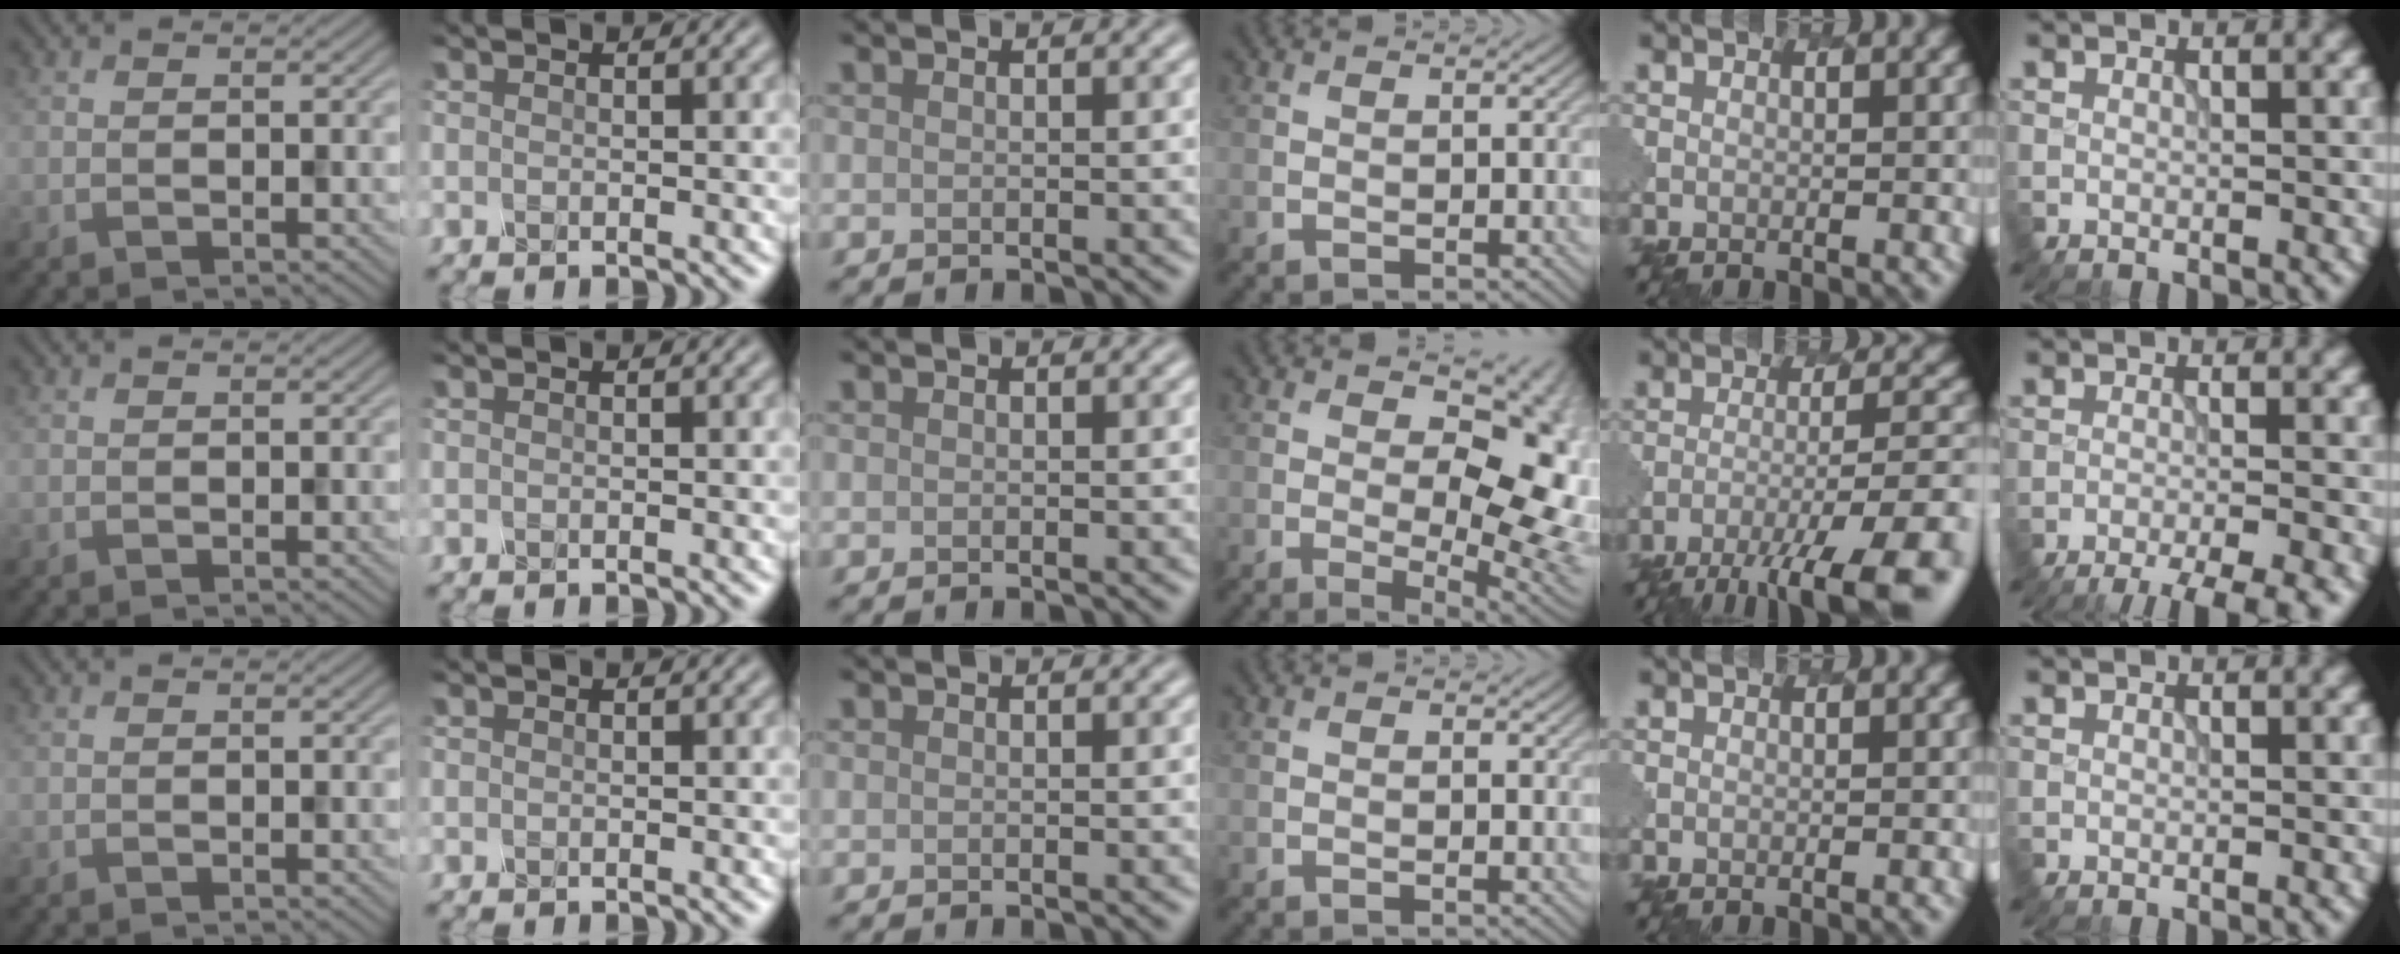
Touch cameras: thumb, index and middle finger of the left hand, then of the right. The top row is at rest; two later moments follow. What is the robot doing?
{"motion": "dispense", "object": "syringe"}